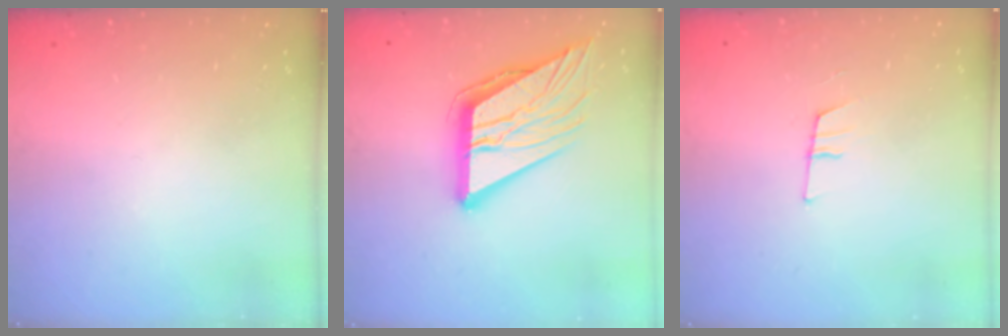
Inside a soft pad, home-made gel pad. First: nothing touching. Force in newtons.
{"total": 17.6, "press": 17.5, "slide": 2.0}
{"total": 7.6, "press": 7.0, "slide": 3.0}